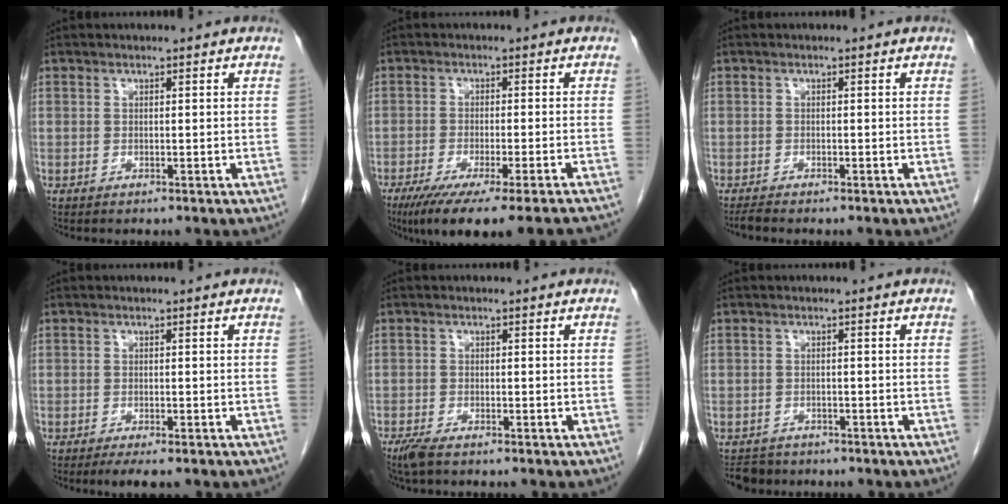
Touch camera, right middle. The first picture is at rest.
{"total": 16.7, "force": [-14.0, -0.2, 9.1], "torque": [-0.094, -0.048, -0.198]}
{"total": 1.1, "force": [-1.0, -0.1, 0.4], "torque": [-0.016, -0.005, -0.019]}
{"total": 3.1, "force": [-2.2, 0.6, 2.0], "torque": [-0.028, -0.007, -0.032]}
{"total": 3.2, "force": [-2.4, 0.8, 1.9], "torque": [-0.044, -0.009, -0.043]}
{"total": 3.5, "force": [-3.1, 1.7, 0.0], "torque": [-0.003, -0.003, -0.051]}